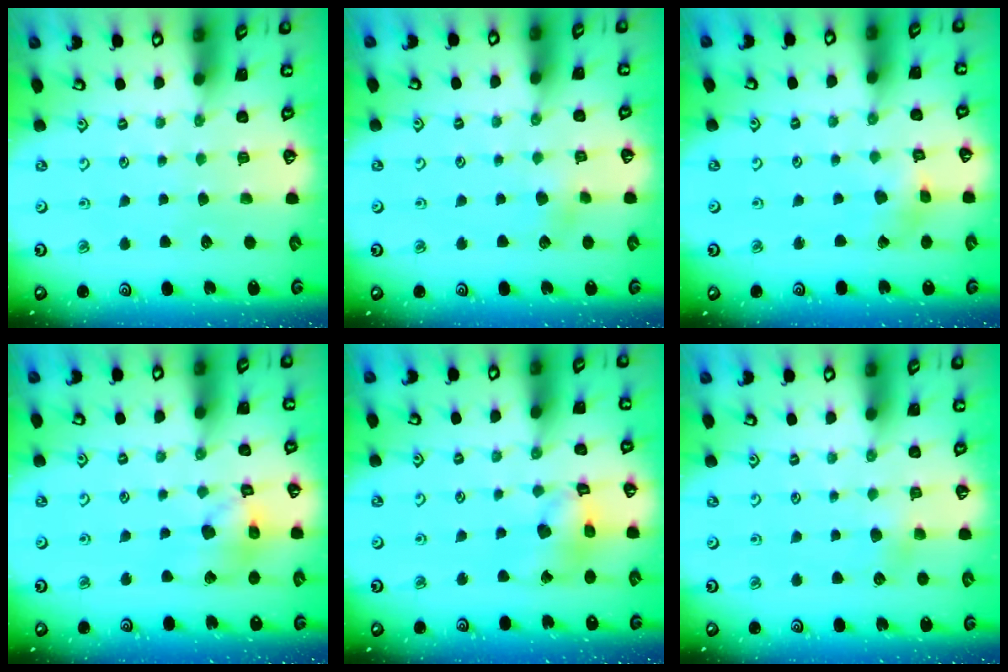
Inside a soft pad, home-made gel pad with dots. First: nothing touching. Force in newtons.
{"total": 3.0, "press": 3.0, "slide": 0.4}
{"total": 2.4, "press": 2.4, "slide": 0.5}
{"total": 13.1, "press": 13.0, "slide": 1.9}
{"total": 11.9, "press": 11.8, "slide": 1.4}
{"total": 3.2, "press": 3.2, "slide": 0.4}